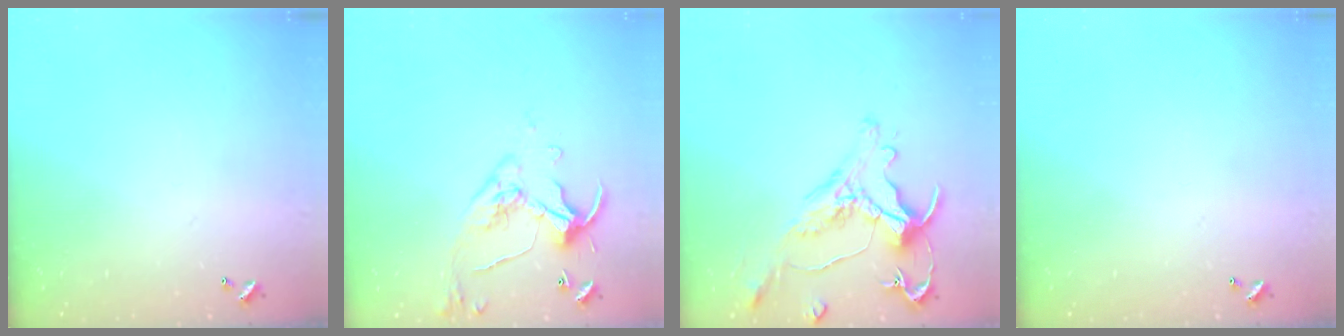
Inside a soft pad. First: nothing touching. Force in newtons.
{"total": 6.2, "press": 6.2, "slide": 0.7}
{"total": 0.7, "press": 0.1, "slide": 0.7}
{"total": 0.0}